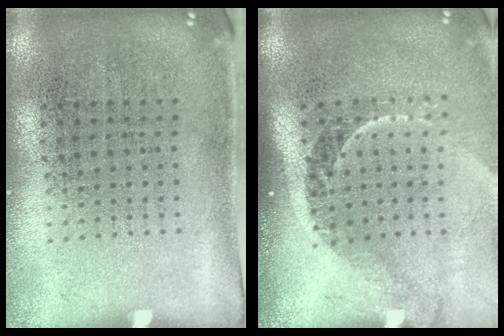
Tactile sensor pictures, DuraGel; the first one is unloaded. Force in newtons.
{"total": 2.3, "press": 1.6, "slide": 1.7}